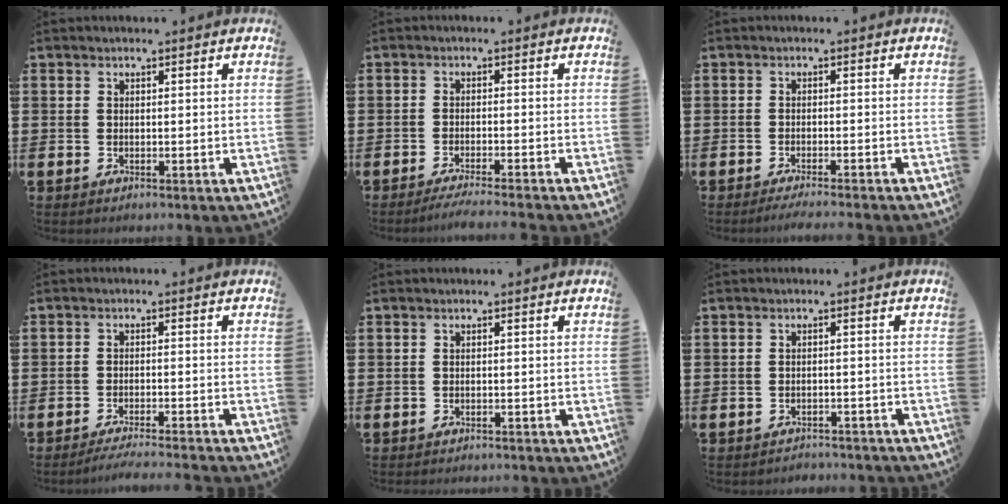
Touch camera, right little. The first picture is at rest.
{"total": 2.1, "force": [-1.9, -0.3, 0.9], "torque": [-0.013, 0.003, -0.036]}
{"total": 1.4, "force": [-1.2, -0.2, 0.5], "torque": [-0.007, 0.000, -0.024]}
{"total": 2.3, "force": [-2.2, -0.4, 0.7], "torque": [-0.010, 0.001, -0.043]}
{"total": 0.7, "force": [-0.7, 0.0, 0.0], "torque": [0.000, -0.001, -0.014]}
{"total": 1.6, "force": [-1.6, 0.0, -0.2], "torque": [-0.002, 0.004, -0.036]}